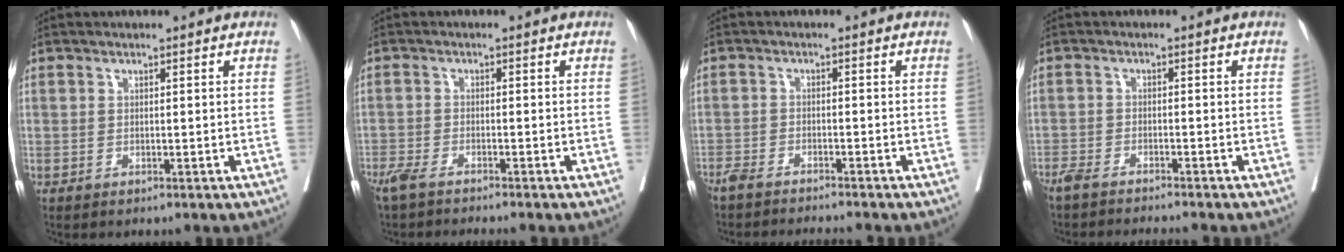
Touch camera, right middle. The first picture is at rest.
{"total": 4.9, "force": [-4.3, 0.1, 2.4], "torque": [-0.035, -0.010, -0.076]}
{"total": 8.1, "force": [-7.5, 0.3, 3.0], "torque": [-0.034, -0.014, -0.118]}
{"total": 7.4, "force": [-6.8, 0.1, 3.0], "torque": [-0.032, -0.015, -0.109]}